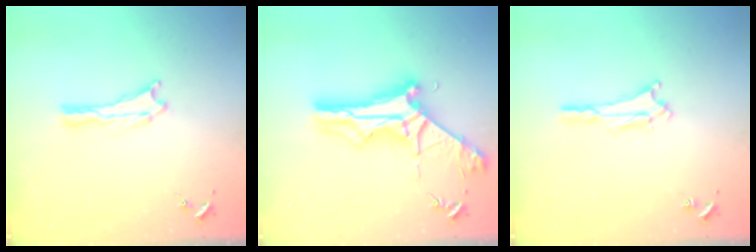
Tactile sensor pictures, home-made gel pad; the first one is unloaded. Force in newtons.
{"total": 9.4, "press": 9.4, "slide": 1.0}
{"total": 2.4, "press": 2.4, "slide": 0.4}